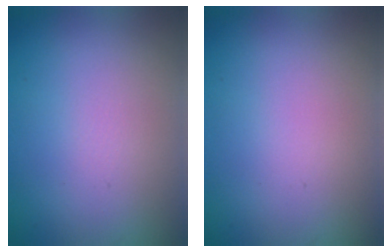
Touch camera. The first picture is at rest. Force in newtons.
{"total": 0.0}